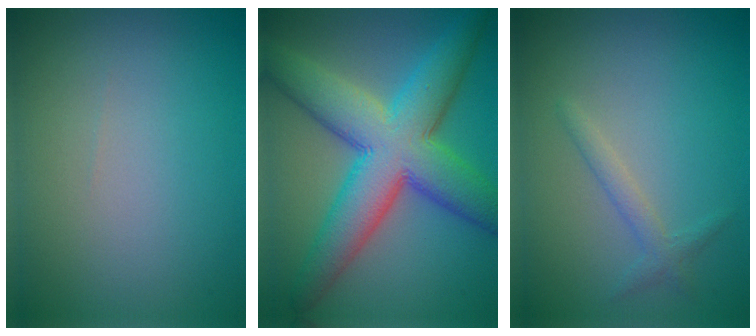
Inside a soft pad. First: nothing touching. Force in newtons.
{"total": 10.8, "press": 10.8, "slide": 0.3}
{"total": 1.4, "press": 1.4, "slide": 0.1}